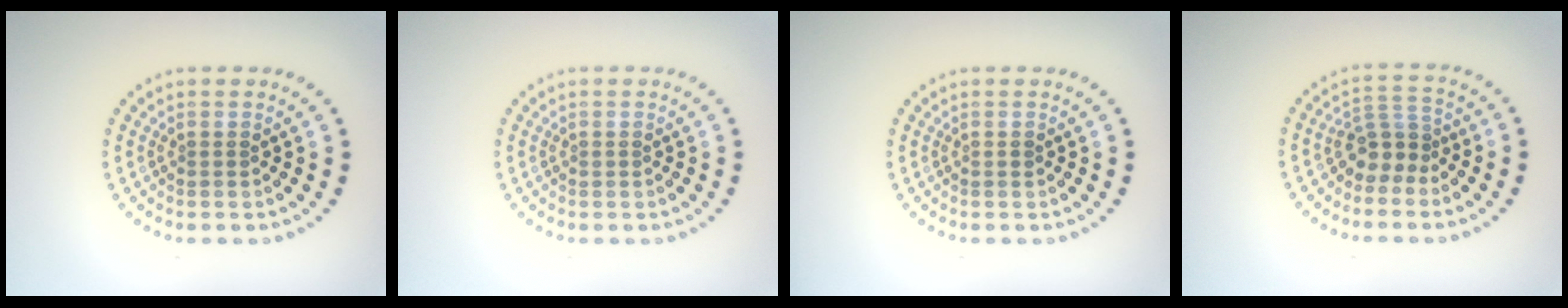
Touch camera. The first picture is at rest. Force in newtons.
{"total": 0.0}
{"total": 0.6, "press": 0.5, "slide": 0.2}
{"total": 2.9, "press": 2.2, "slide": 1.8}